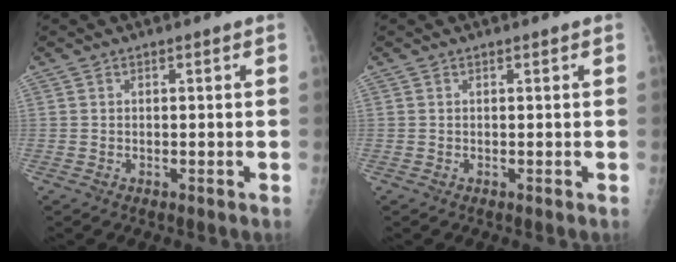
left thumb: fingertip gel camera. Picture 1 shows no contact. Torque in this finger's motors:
{"motor_torque": [0.00, 0.00, 0.00, 0.00, 0.00]}